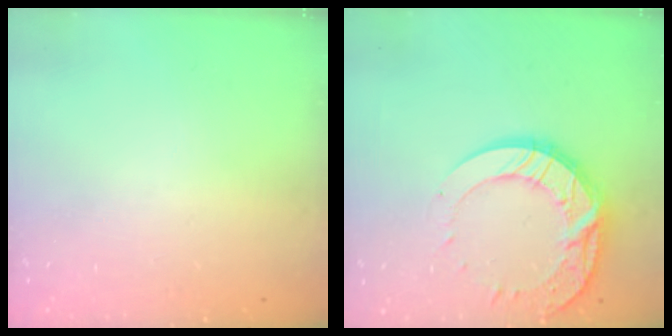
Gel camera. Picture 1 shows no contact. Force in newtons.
{"total": 17.3, "press": 17.2, "slide": 1.9}